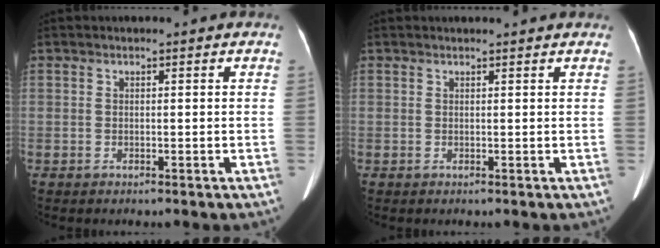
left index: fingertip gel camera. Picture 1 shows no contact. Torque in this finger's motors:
{"motor_torque": [-0.02, -0.22, -0.02, 0.02]}